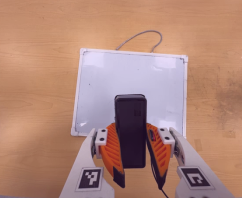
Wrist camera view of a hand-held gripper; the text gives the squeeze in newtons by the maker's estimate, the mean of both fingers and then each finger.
{"total": 10.1, "left": 8.5, "right": 11.6}